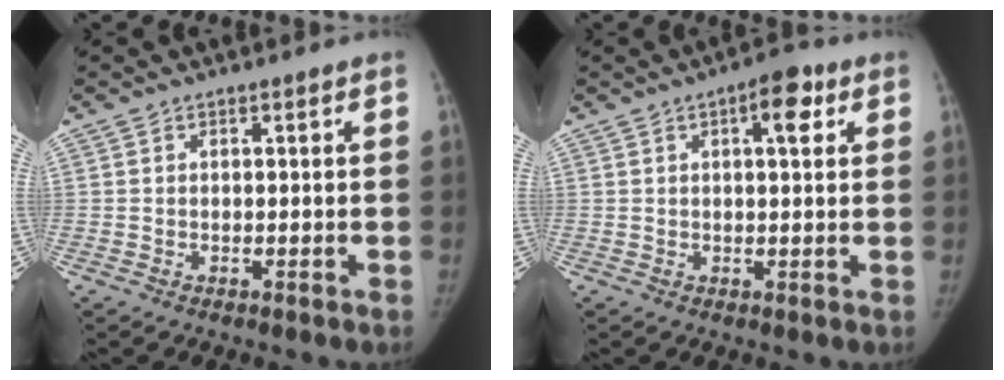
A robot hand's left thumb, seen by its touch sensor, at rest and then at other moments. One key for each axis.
{"total": 5.5, "fx": 2.2, "fy": 2.2, "fz": 4.6, "tx": -0.052, "ty": 0.001, "tz": 0.024}